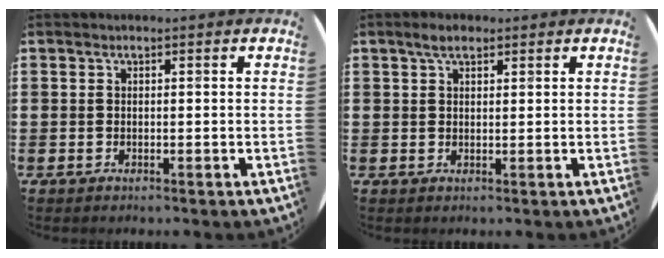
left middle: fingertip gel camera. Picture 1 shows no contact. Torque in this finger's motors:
{"motor_torque": [0.64, -0.24, -0.04, 0.00]}